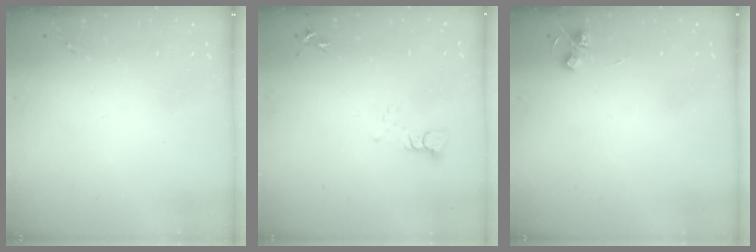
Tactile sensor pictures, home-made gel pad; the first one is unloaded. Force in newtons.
{"total": 3.3, "press": 3.3, "slide": 0.1}
{"total": 4.6, "press": 4.6, "slide": 0.6}